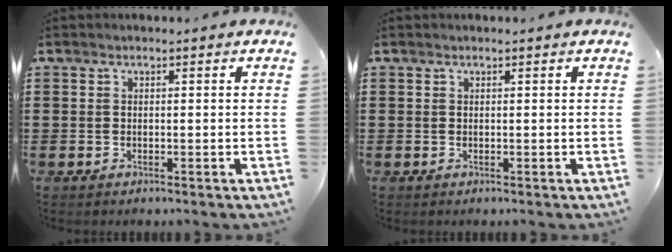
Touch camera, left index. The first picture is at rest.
{"total": 0.0}